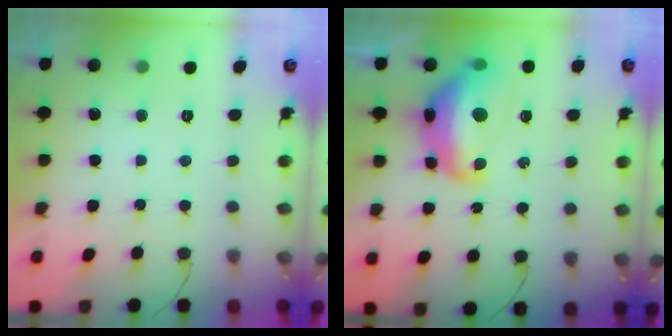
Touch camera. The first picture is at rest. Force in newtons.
{"total": 16.2, "press": 16.2, "slide": 1.1}